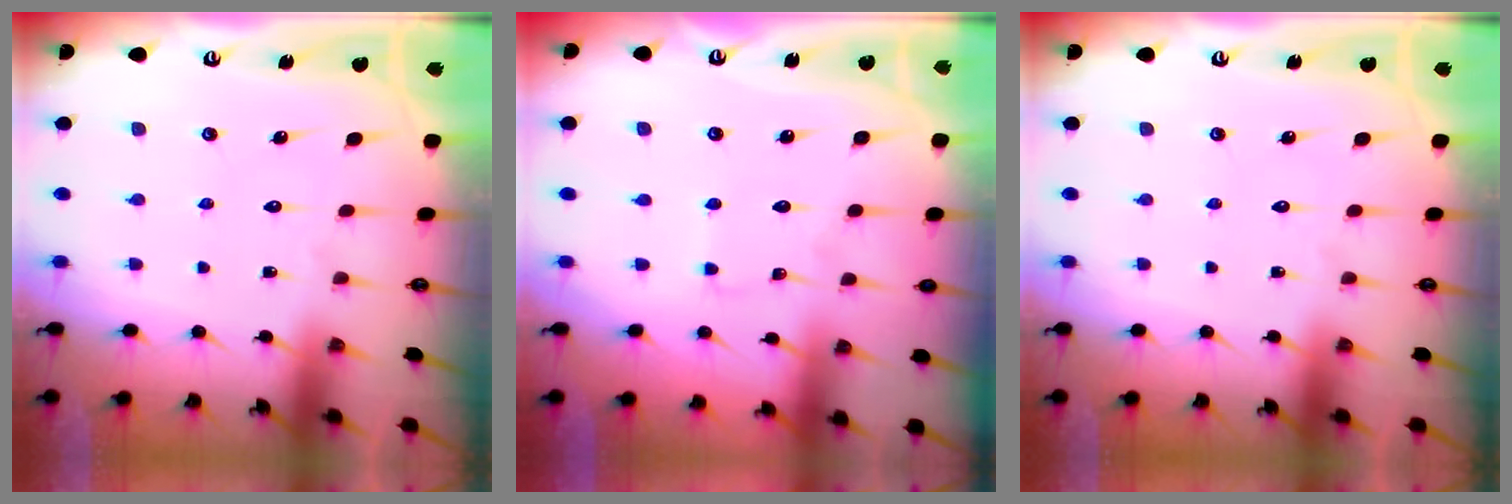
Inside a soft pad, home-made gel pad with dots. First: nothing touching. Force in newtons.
{"total": 1.1, "press": 1.1, "slide": 0.2}
{"total": 0.0}